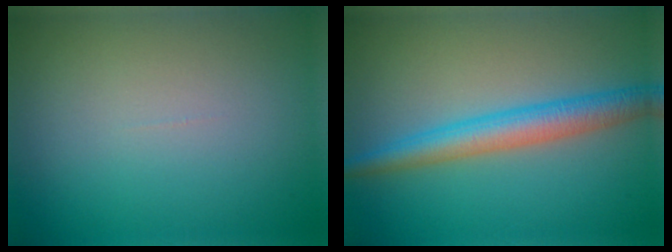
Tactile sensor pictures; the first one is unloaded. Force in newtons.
{"total": 4.2, "press": 4.2, "slide": 0.1}